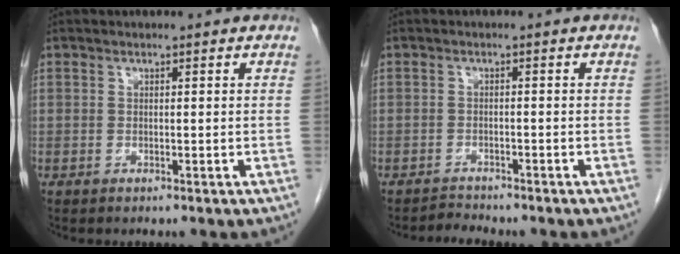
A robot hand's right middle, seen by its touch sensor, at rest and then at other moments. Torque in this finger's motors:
{"motor_torque": [0.31, -0.23, -0.02, 0.01]}